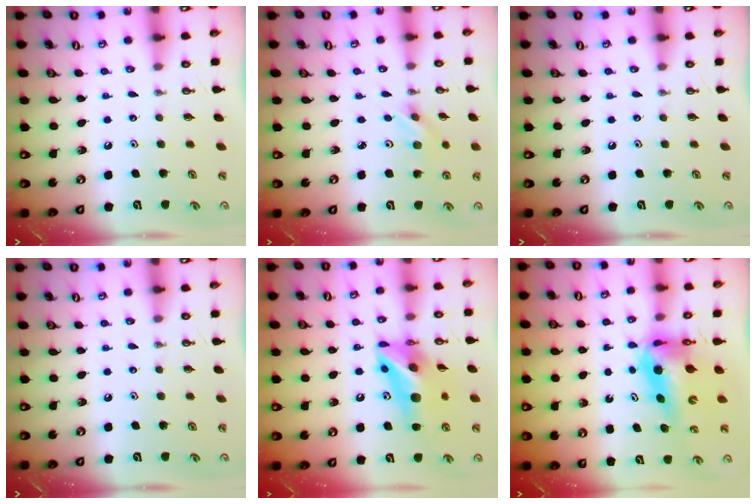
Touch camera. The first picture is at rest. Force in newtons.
{"total": 2.0, "press": 1.9, "slide": 0.6}
{"total": 0.0}
{"total": 0.0}
{"total": 12.8, "press": 12.6, "slide": 1.9}
{"total": 8.9, "press": 8.9, "slide": 0.8}